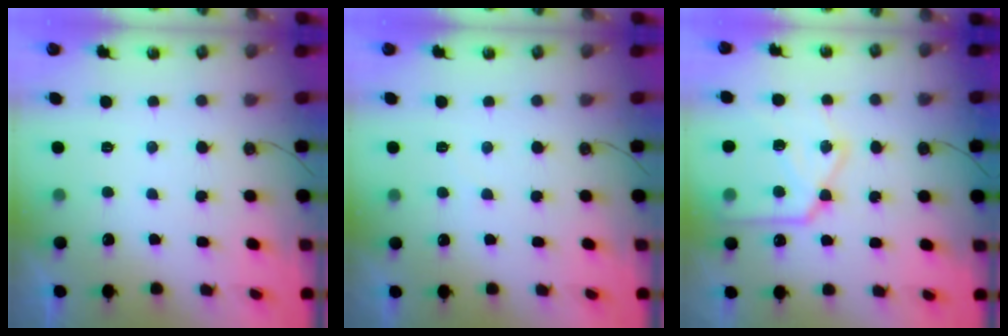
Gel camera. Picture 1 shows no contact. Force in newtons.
{"total": 2.4, "press": 2.4, "slide": 0.4}
{"total": 16.4, "press": 16.4, "slide": 1.6}